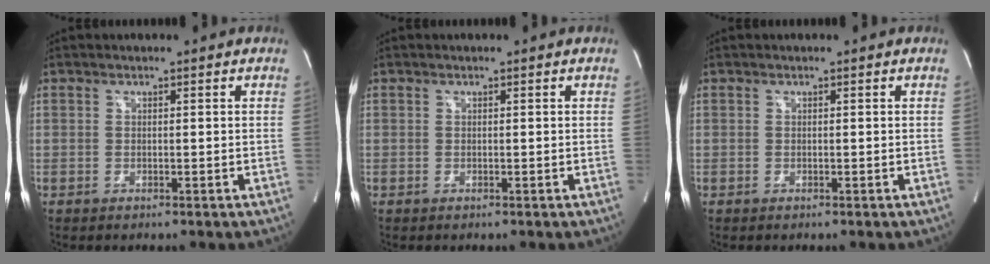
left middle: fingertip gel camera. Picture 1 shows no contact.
{"total": 0.0}
{"total": 0.0}